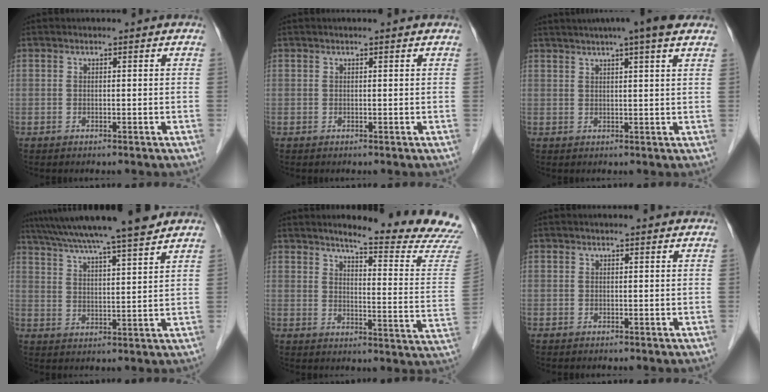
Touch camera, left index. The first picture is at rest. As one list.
[{"total": 0.9, "force": [0.7, 0.0, 0.5], "torque": [-0.008, 0.008, 0.012]}, {"total": 9.8, "force": [7.6, 0.1, 6.2], "torque": [-0.094, 0.024, 0.092]}, {"total": 18.2, "force": [15.8, 0.0, 9.0], "torque": [-0.157, 0.023, 0.236]}, {"total": 17.6, "force": [16.5, -0.8, 6.1], "torque": [-0.083, -0.116, 0.185]}, {"total": 1.9, "force": [1.8, 0.1, 0.5], "torque": [-0.013, 0.008, 0.018]}]